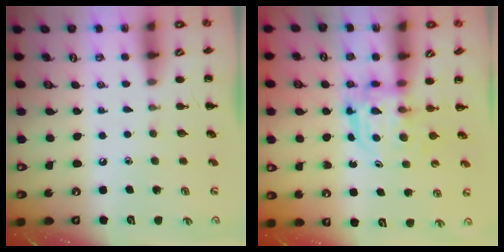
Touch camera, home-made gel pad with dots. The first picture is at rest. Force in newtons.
{"total": 3.2, "press": 3.2, "slide": 0.2}